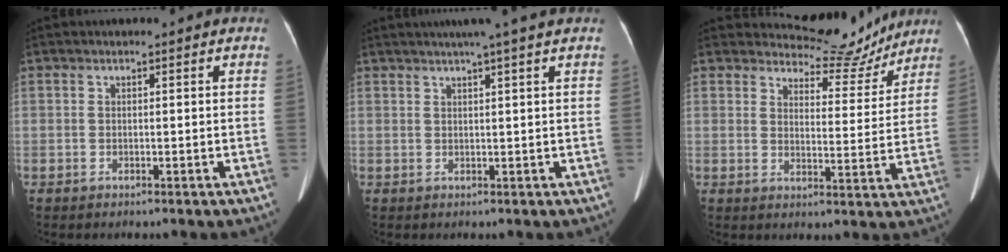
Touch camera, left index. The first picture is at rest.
{"total": 6.2, "force": [4.9, -1.2, 3.6], "torque": [-0.051, 0.020, 0.065]}
{"total": 9.3, "force": [8.9, 2.6, 0.4], "torque": [-0.001, -0.012, 0.111]}